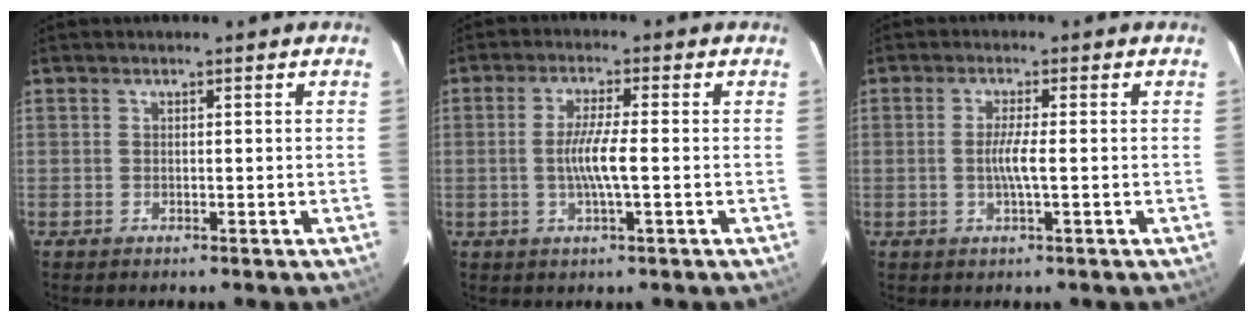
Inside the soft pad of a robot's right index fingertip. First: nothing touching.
{"total": 5.8, "force": [-1.0, 0.2, 5.7], "torque": [-0.106, -0.004, -0.019]}
{"total": 3.5, "force": [-0.6, -0.1, 3.5], "torque": [-0.065, -0.003, -0.014]}